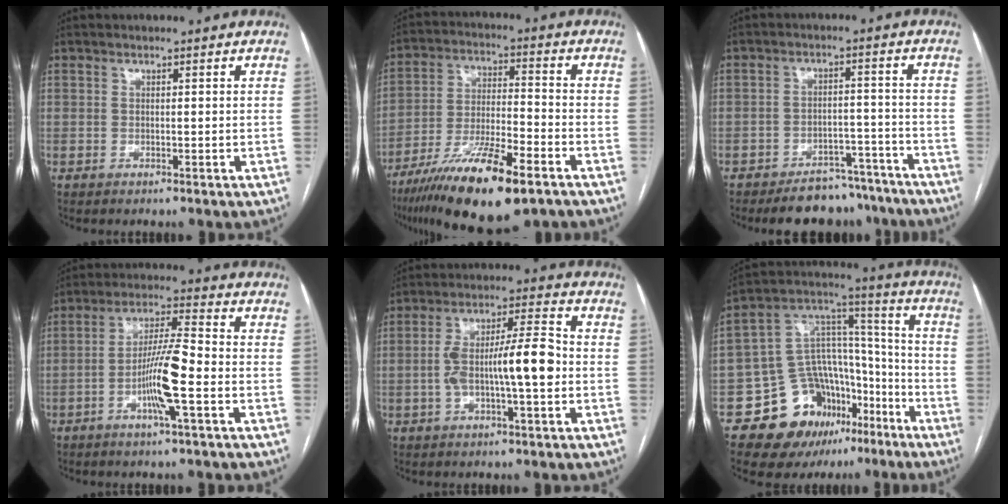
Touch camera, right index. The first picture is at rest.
{"total": 17.2, "force": [-10.8, 3.1, 13.0], "torque": [-0.239, -0.032, -0.188]}
{"total": 10.4, "force": [-9.3, 4.3, 2.0], "torque": [0.003, 0.022, -0.125]}
{"total": 9.2, "force": [-2.9, 0.1, 8.7], "torque": [-0.167, 0.002, -0.056]}
{"total": 10.8, "force": [-1.5, 1.9, 10.5], "torque": [-0.189, 0.023, -0.026]}
{"total": 17.2, "force": [-9.9, 11.8, 7.8], "torque": [-0.112, 0.077, -0.150]}